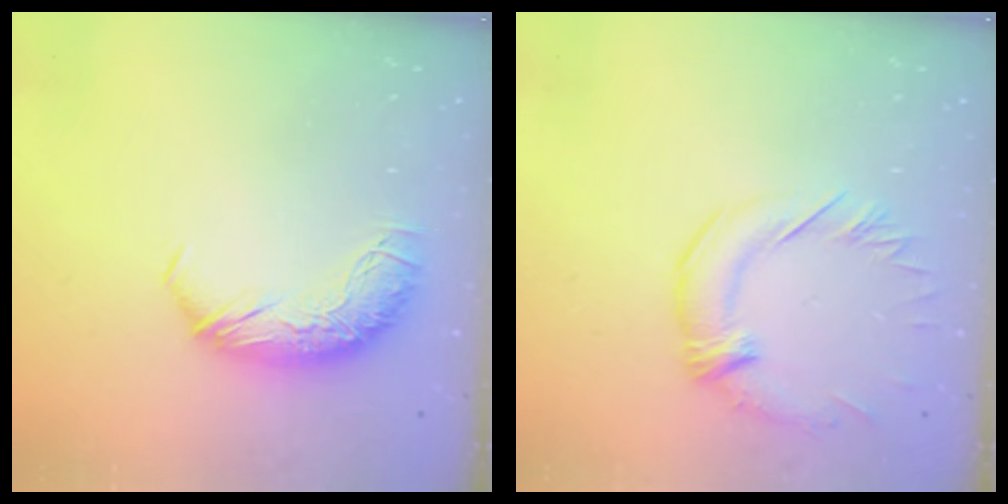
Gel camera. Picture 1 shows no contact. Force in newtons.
{"total": 1.1, "press": 0.1, "slide": 1.1}